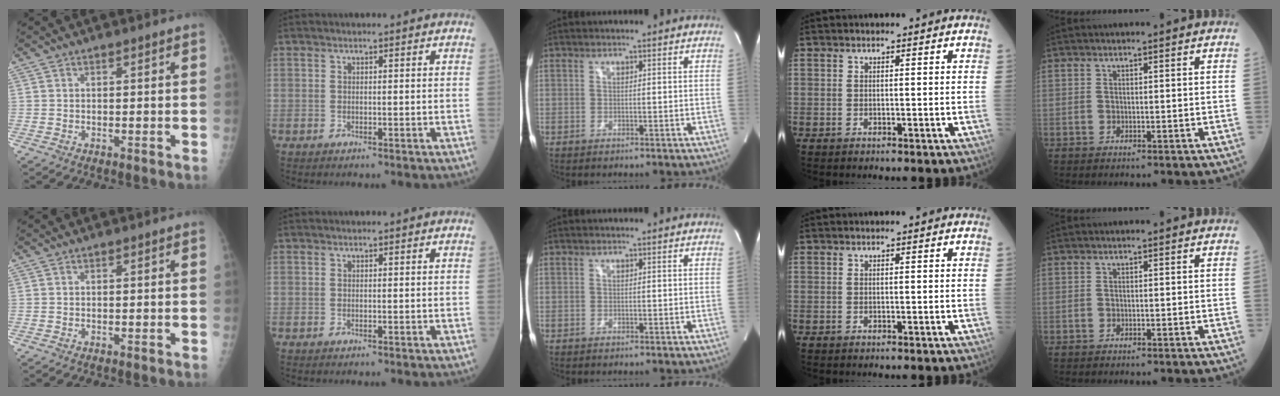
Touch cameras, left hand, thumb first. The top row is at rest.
{}